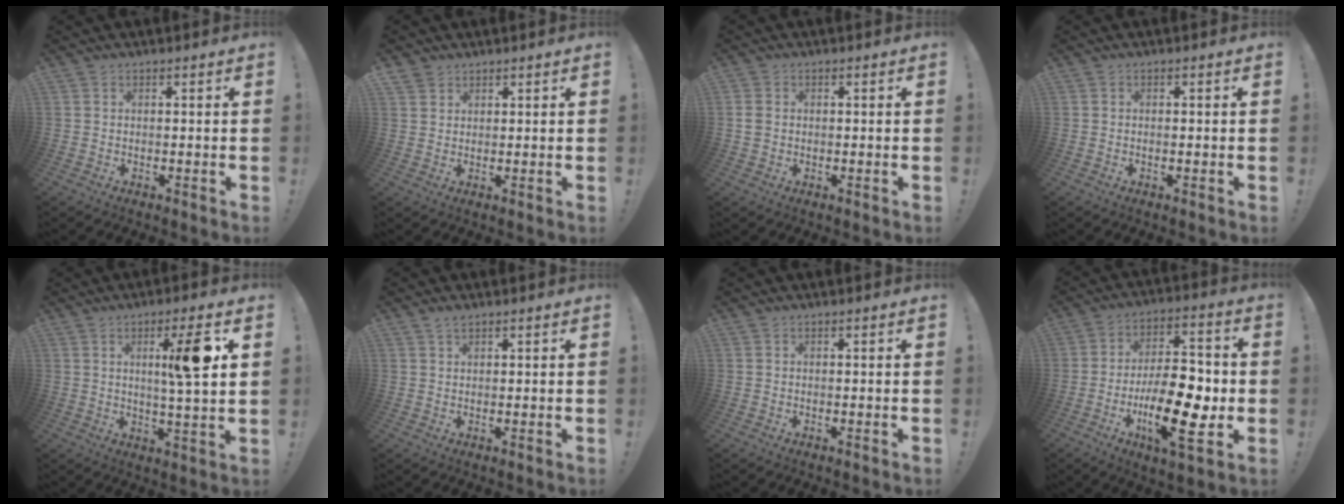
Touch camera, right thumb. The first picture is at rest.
{"total": 2.7, "force": [2.1, 1.6, 0.0], "torque": [-0.006, -0.011, 0.042]}
{"total": 2.8, "force": [0.2, 2.3, 1.6], "torque": [-0.025, 0.005, 0.005]}
{"total": 0.6, "force": [-0.2, -0.1, 0.5], "torque": [-0.001, -0.004, -0.006]}
{"total": 11.7, "force": [3.4, 0.4, 11.2], "torque": [-0.168, -0.012, 0.040]}
{"total": 1.9, "force": [1.6, 0.5, 0.9], "torque": [-0.010, -0.005, 0.028]}
{"total": 0.0}
{"total": 20.6, "force": [-5.6, 8.4, 18.0], "torque": [-0.295, 0.025, -0.085]}